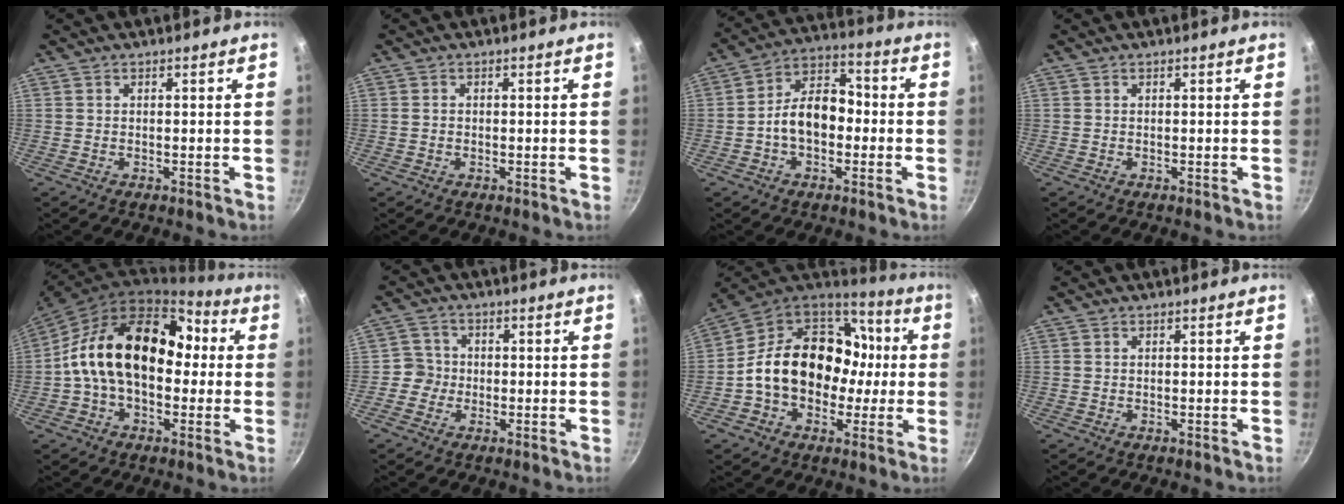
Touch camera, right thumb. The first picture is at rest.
{"total": 0.7, "force": [-0.1, 0.6, 0.3], "torque": [-0.005, 0.003, -0.003]}
{"total": 11.2, "force": [-1.7, 7.6, 8.0], "torque": [-0.094, 0.045, -0.044]}
{"total": 0.0}
{"total": 20.6, "force": [0.7, 13.9, 15.2], "torque": [-0.217, 0.054, -0.007]}
{"total": 3.8, "force": [-0.9, 3.7, 0.5], "torque": [0.020, 0.012, -0.028]}
{"total": 23.1, "force": [-0.5, 17.7, 14.9], "torque": [-0.217, 0.054, -0.007]}
{"total": 0.0}